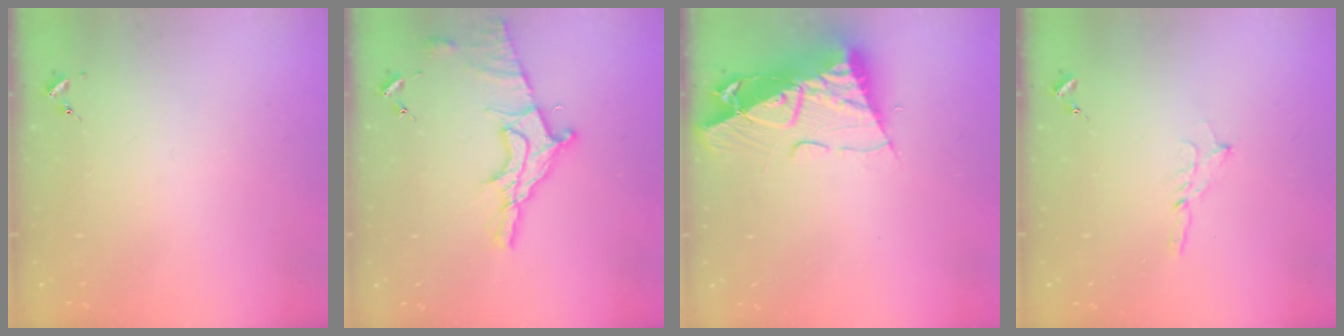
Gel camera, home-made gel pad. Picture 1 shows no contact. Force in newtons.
{"total": 13.5, "press": 13.4, "slide": 1.3}
{"total": 13.6, "press": 13.6, "slide": 1.1}
{"total": 2.5, "press": 2.5, "slide": 0.2}